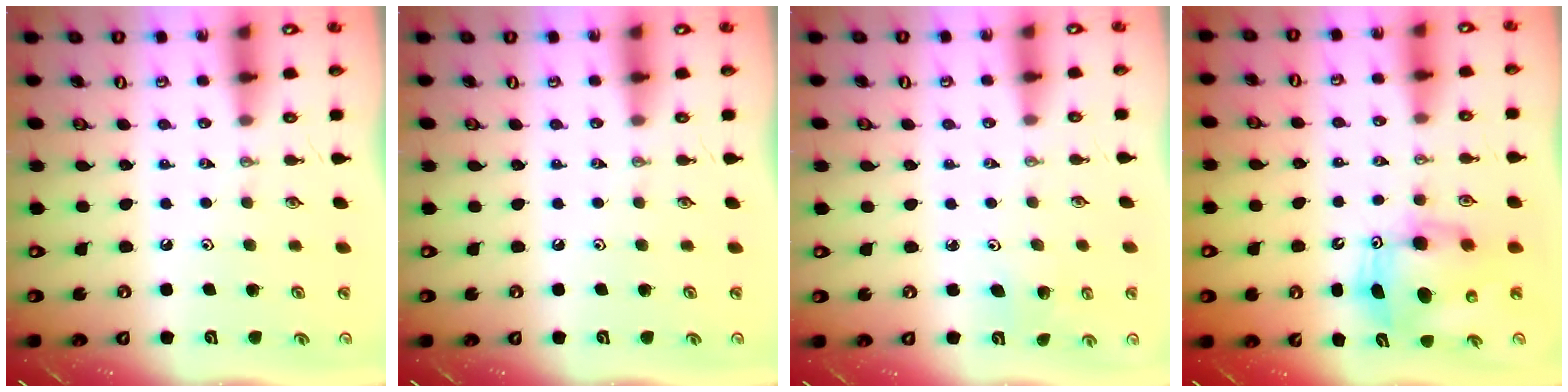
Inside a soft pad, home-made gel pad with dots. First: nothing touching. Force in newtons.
{"total": 0.0}
{"total": 2.9, "press": 2.9, "slide": 0.3}
{"total": 8.6, "press": 8.4, "slide": 1.9}